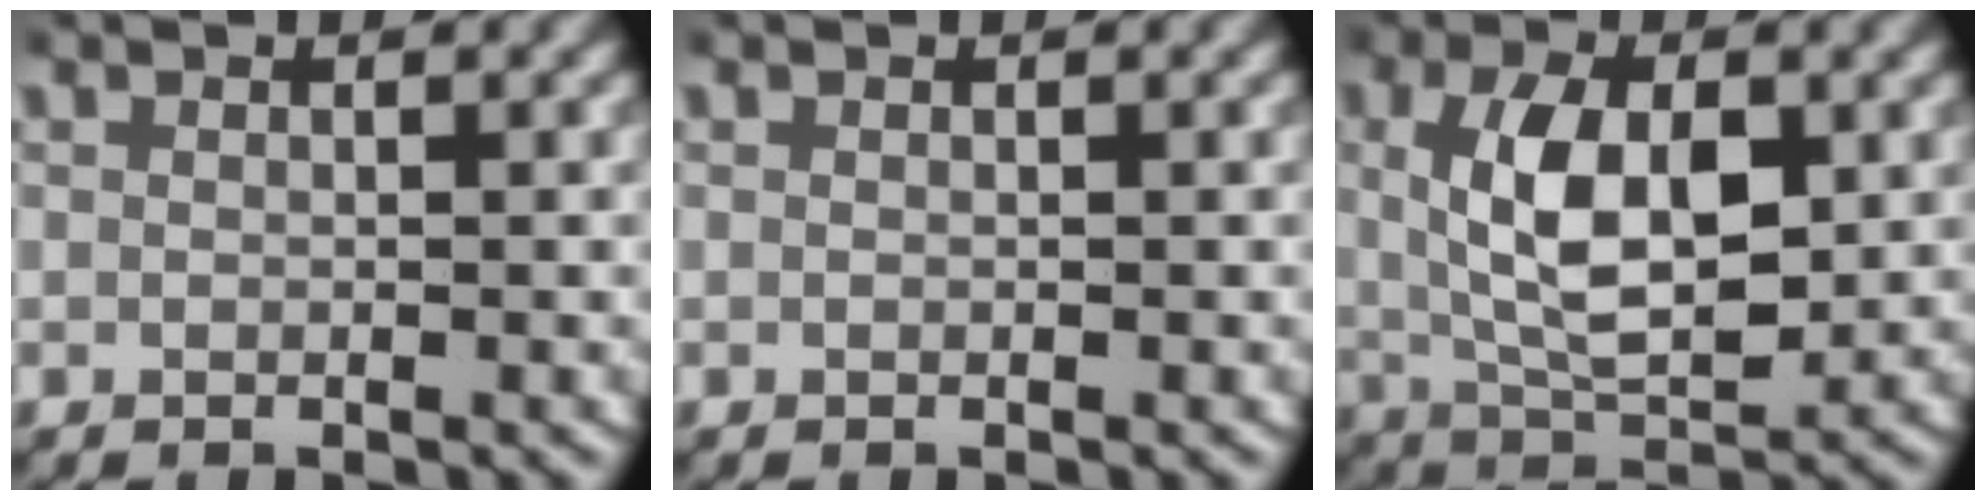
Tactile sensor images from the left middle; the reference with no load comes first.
{"total": 0.0}
{"total": 7.0, "force": [0.6, 3.6, 6.0], "torque": [-0.114, -0.013, 0.017]}